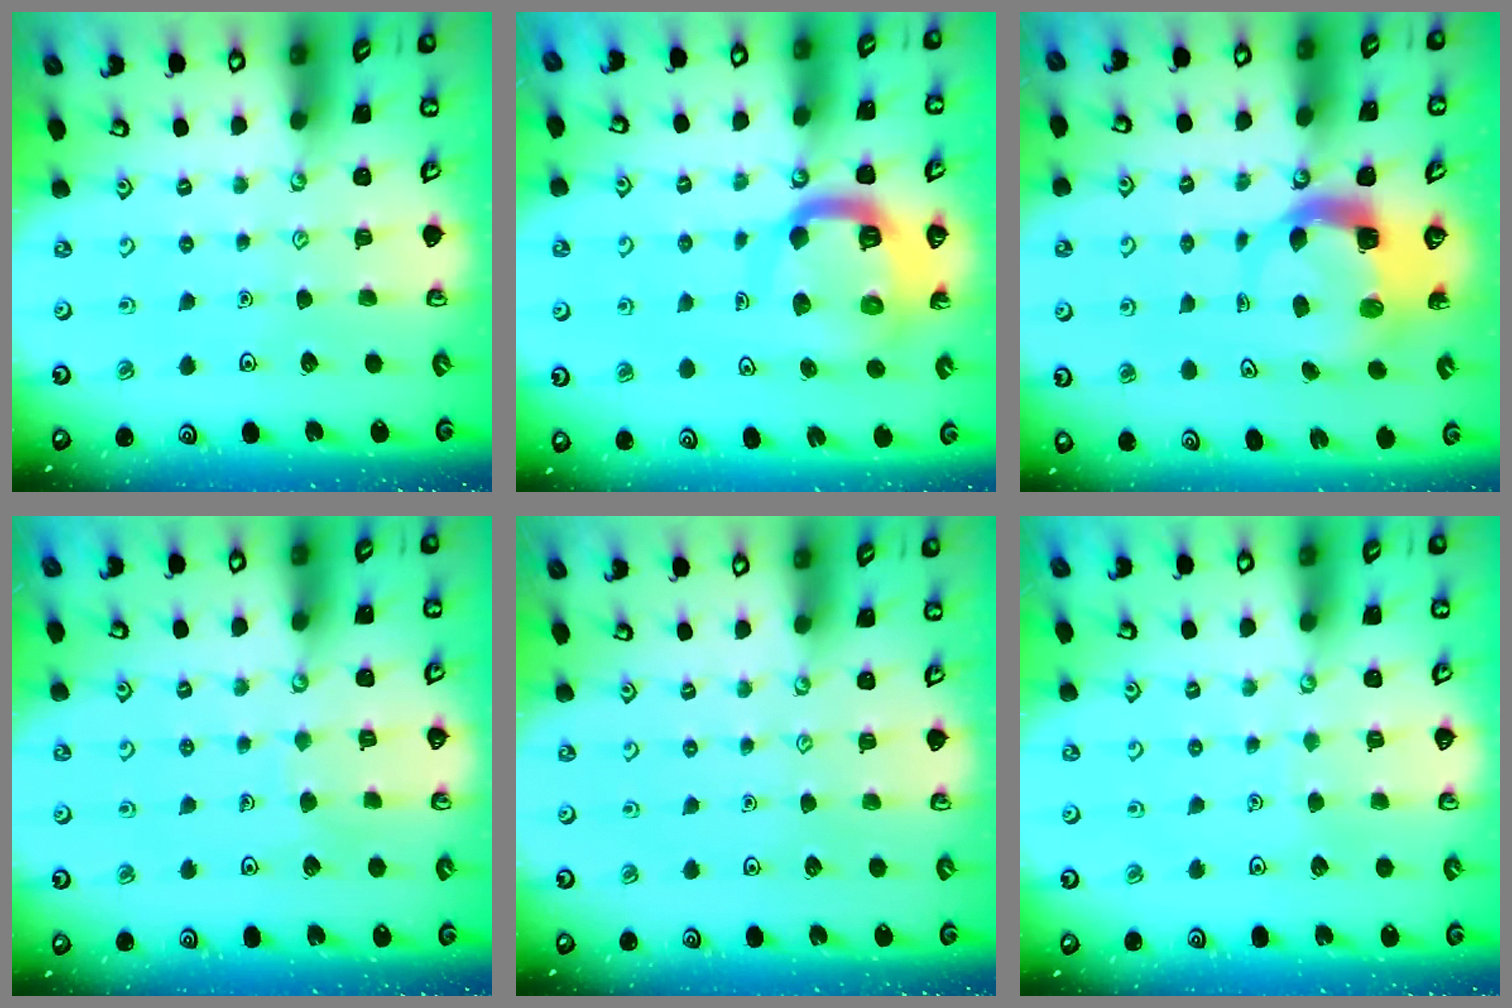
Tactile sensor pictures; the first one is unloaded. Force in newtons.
{"total": 13.4, "press": 13.3, "slide": 1.6}
{"total": 6.2, "press": 6.1, "slide": 0.9}
{"total": 2.7, "press": 2.7, "slide": 0.1}
{"total": 0.0}
{"total": 1.7, "press": 1.7, "slide": 0.1}